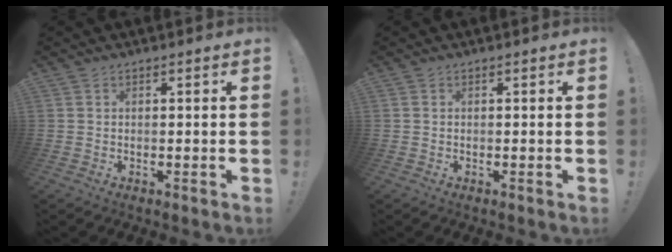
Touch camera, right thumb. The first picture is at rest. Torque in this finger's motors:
{"motor_torque": [-0.01, -0.17, -0.32, 0.05, -0.03]}